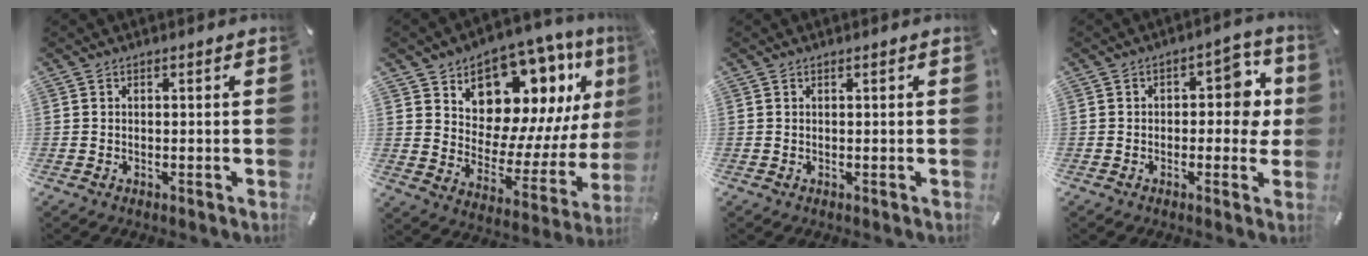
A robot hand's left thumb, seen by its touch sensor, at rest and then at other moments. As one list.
[{"total": 15.0, "force": [9.9, 9.4, 6.1], "torque": [-0.090, -0.098, 0.173]}, {"total": 0.0}, {"total": 8.3, "force": [0.9, 5.1, 6.5], "torque": [-0.069, -0.001, 0.004]}]